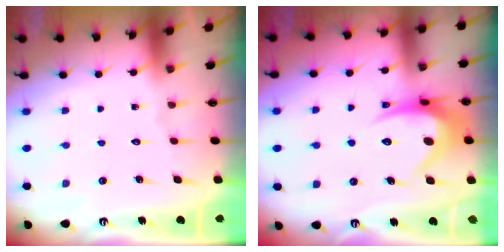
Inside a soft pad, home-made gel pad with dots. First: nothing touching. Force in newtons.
{"total": 10.5, "press": 10.5, "slide": 0.4}